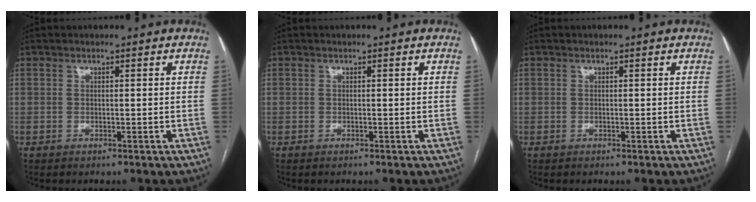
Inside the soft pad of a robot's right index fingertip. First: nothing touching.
{"total": 0.0}
{"total": 0.0}